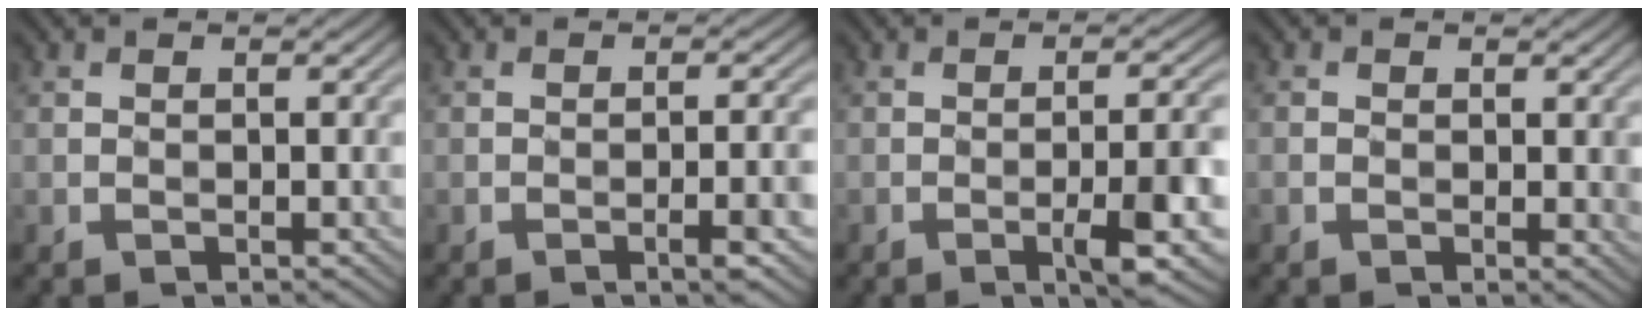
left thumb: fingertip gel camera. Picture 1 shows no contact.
{"total": 3.5, "force": [-1.7, 0.2, 3.1], "torque": [-0.048, 0.009, -0.026]}
{"total": 7.2, "force": [-3.0, 0.9, 6.4], "torque": [-0.101, 0.007, -0.040]}
{"total": 2.8, "force": [-0.1, 1.7, 2.2], "torque": [-0.034, -0.006, 0.000]}